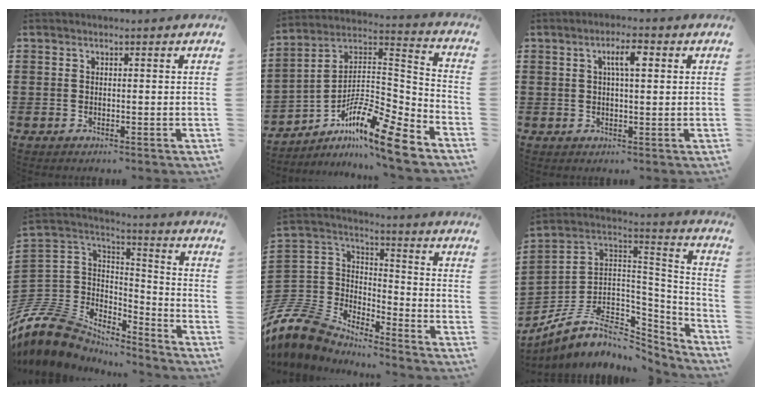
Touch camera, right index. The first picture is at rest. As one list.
[{"total": 10.9, "force": [-7.4, 2.0, 7.7], "torque": [-0.145, -0.004, -0.147]}, {"total": 3.7, "force": [0.9, 0.9, 3.5], "torque": [-0.063, 0.007, 0.010]}, {"total": 11.0, "force": [-8.9, 5.8, 2.9], "torque": [-0.104, 0.009, -0.178]}, {"total": 8.9, "force": [-7.7, 3.9, 2.0], "torque": [-0.095, -0.008, -0.163]}, {"total": 9.6, "force": [-5.0, 5.9, 5.6], "torque": [-0.132, -0.004, -0.091]}]